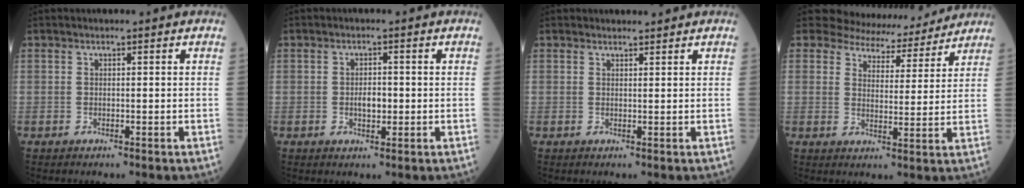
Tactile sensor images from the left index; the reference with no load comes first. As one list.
[{"total": 2.4, "force": [-0.4, 1.2, 2.0], "torque": [-0.034, -0.001, -0.006]}, {"total": 1.1, "force": [1.0, 0.2, -0.1], "torque": [-0.007, -0.002, 0.018]}, {"total": 10.3, "force": [9.7, 3.3, 1.3], "torque": [-0.011, 0.001, 0.121]}]